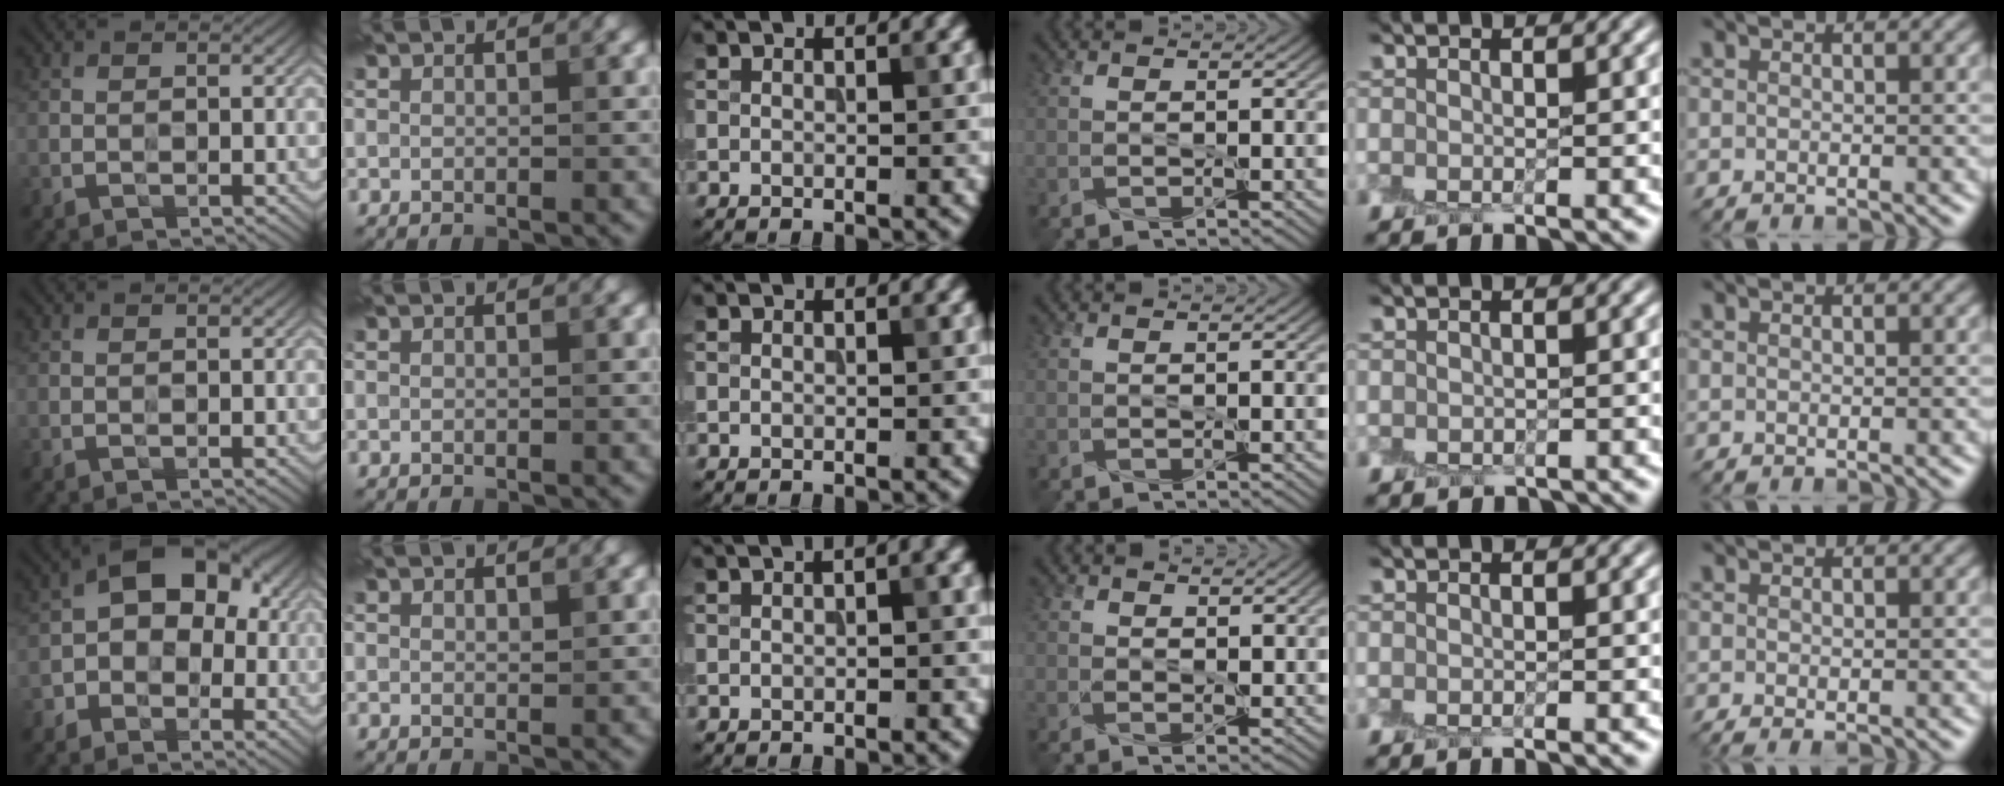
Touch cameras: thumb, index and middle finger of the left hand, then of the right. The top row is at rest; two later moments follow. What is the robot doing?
{"motion": "peel", "object": "cling film"}